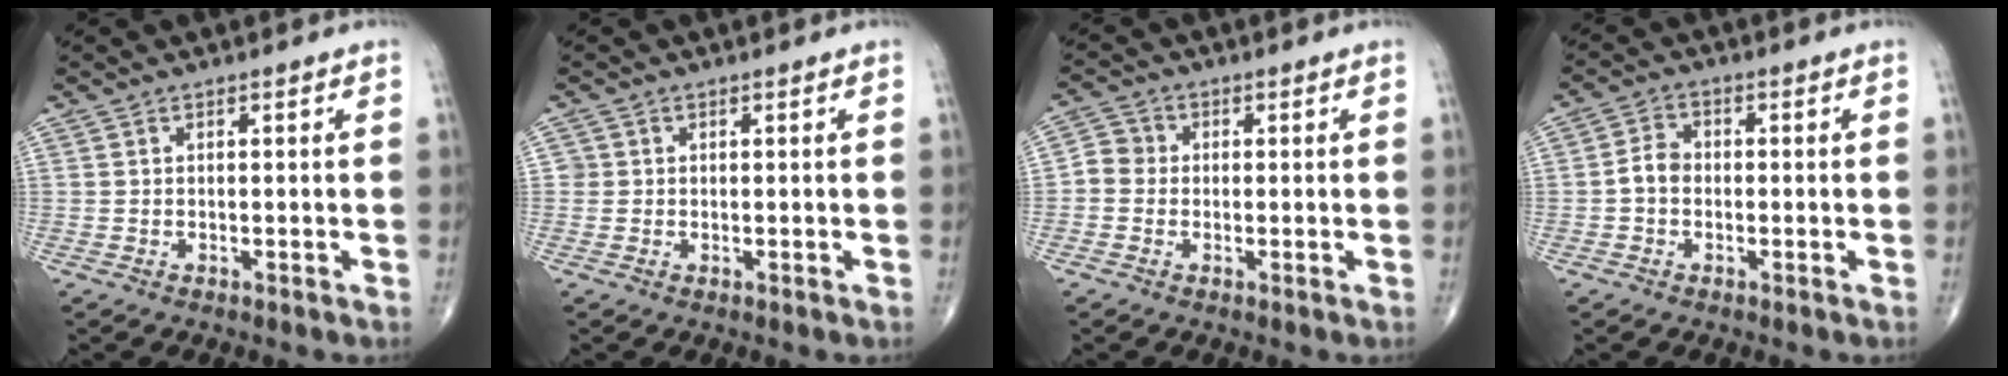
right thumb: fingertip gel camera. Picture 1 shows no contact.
{"total": 1.2, "force": [0.1, 1.2, 0.0], "torque": [0.010, 0.004, -0.001]}
{"total": 3.6, "force": [-0.5, 3.3, 1.2], "torque": [-0.004, 0.009, -0.021]}
{"total": 3.6, "force": [-0.7, 2.9, 2.1], "torque": [-0.032, 0.015, -0.021]}